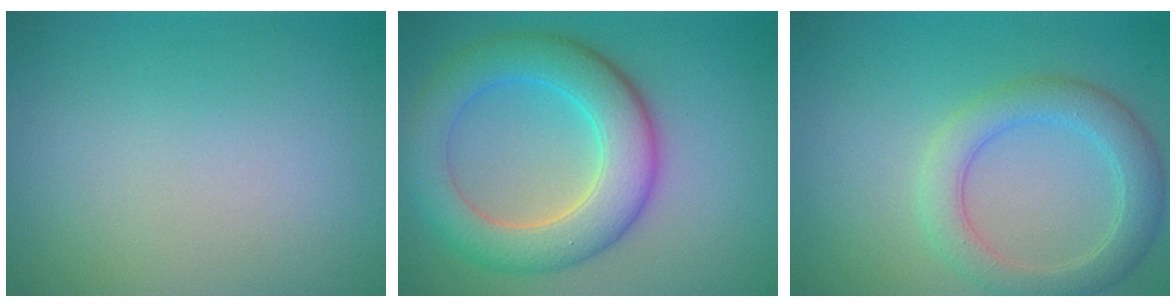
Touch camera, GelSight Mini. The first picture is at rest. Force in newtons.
{"total": 7.3, "press": 7.3, "slide": 0.1}
{"total": 4.0, "press": 4.0, "slide": 0.2}